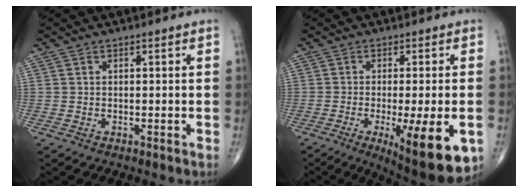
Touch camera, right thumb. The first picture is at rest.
{"total": 15.0, "force": [-5.1, 4.0, 13.6], "torque": [-0.161, -0.012, -0.061]}